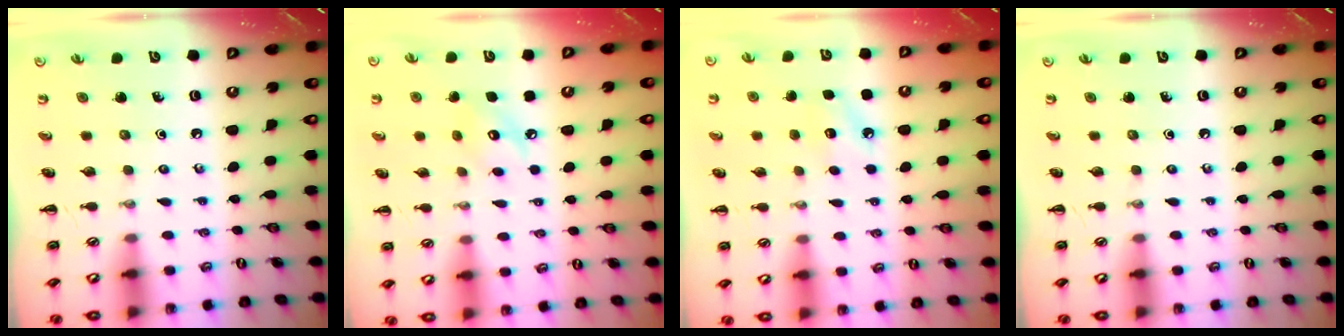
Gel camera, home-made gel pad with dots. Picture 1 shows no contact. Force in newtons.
{"total": 6.1, "press": 6.0, "slide": 1.0}
{"total": 7.1, "press": 7.0, "slide": 1.5}
{"total": 0.0}